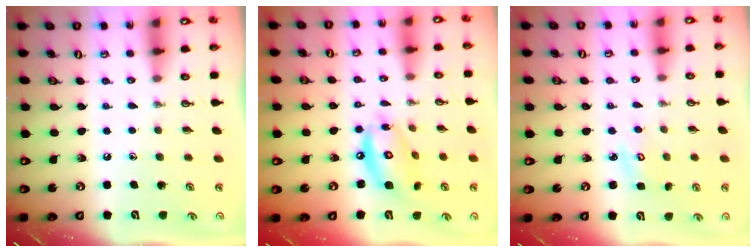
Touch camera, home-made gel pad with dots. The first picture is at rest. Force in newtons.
{"total": 12.7, "press": 12.7, "slide": 1.1}
{"total": 3.5, "press": 3.5, "slide": 0.3}